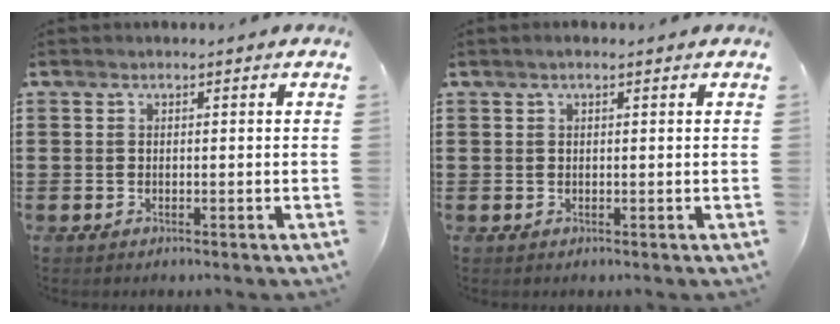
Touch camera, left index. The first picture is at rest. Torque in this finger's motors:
{"motor_torque": [0.22, 0.70, -0.04, 0.00]}